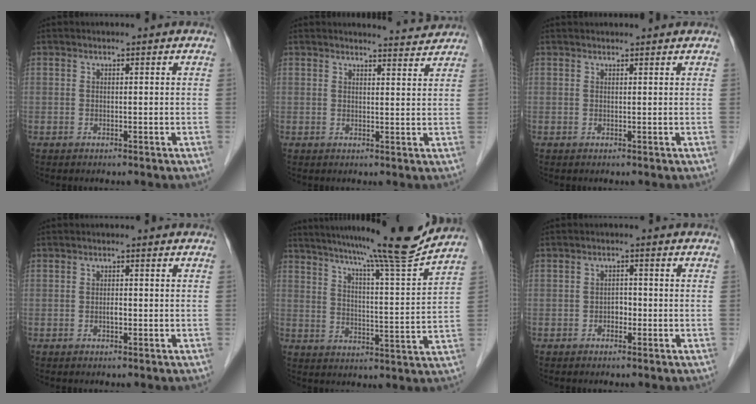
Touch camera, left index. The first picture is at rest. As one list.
[{"total": 3.6, "force": [3.6, -0.2, -0.3], "torque": [-0.008, -0.009, 0.041]}, {"total": 3.5, "force": [3.4, 0.4, 0.7], "torque": [-0.009, 0.026, 0.041]}, {"total": 0.9, "force": [-0.2, 0.3, 0.8], "torque": [-0.015, 0.001, -0.005]}, {"total": 15.4, "force": [13.8, -2.5, 6.3], "torque": [-0.106, -0.038, 0.196]}, {"total": 1.5, "force": [-0.6, 1.0, 0.9], "torque": [-0.011, 0.005, -0.012]}]